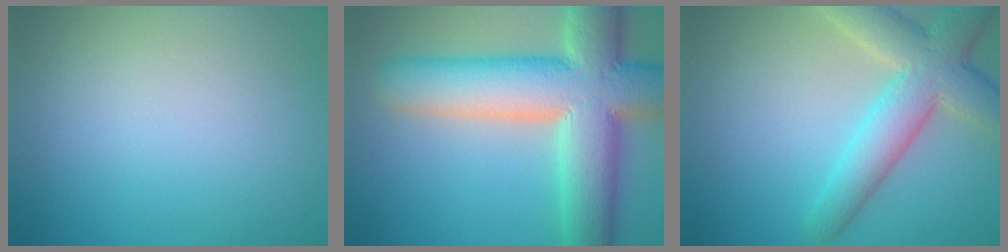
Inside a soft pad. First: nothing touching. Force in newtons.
{"total": 12.8, "press": 12.8, "slide": 0.9}
{"total": 6.9, "press": 6.9, "slide": 0.5}